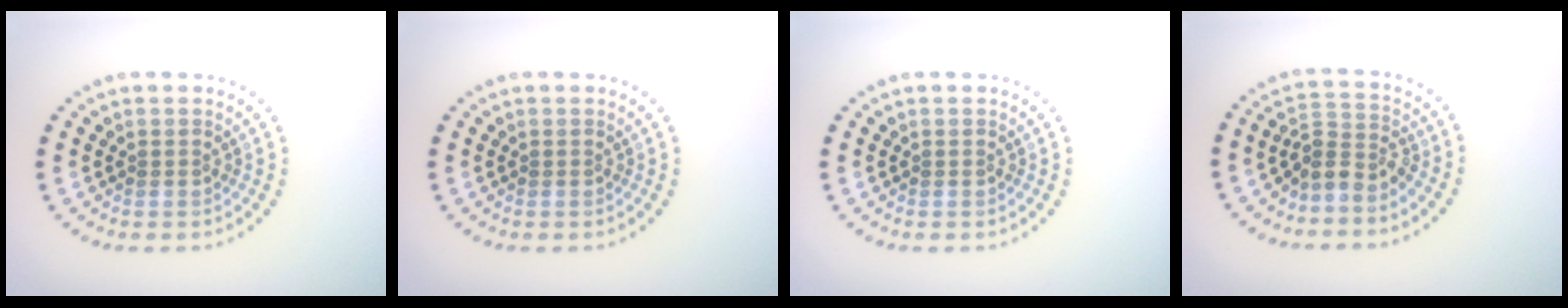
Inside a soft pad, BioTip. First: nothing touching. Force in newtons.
{"total": 0.0}
{"total": 0.0}
{"total": 2.7, "press": 2.0, "slide": 1.9}